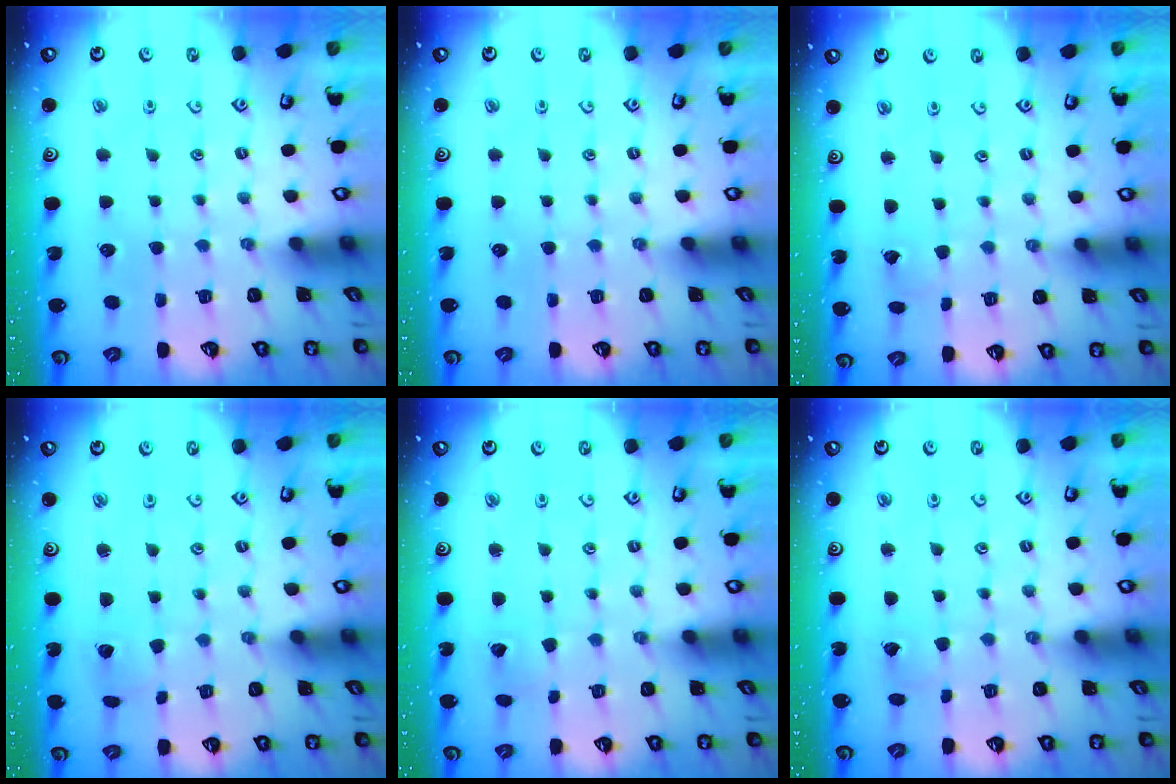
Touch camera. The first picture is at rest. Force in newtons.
{"total": 0.0}
{"total": 1.4, "press": 1.4, "slide": 0.0}
{"total": 2.1, "press": 2.1, "slide": 0.2}
{"total": 2.7, "press": 2.6, "slide": 0.4}
{"total": 1.4, "press": 1.4, "slide": 0.0}